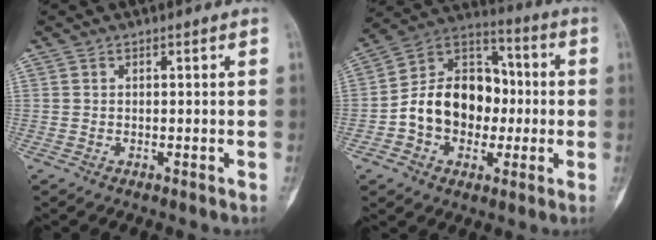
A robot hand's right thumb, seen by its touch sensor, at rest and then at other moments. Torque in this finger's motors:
{"motor_torque": [1.27, 1.08, 0.81, -0.66, 0.09]}